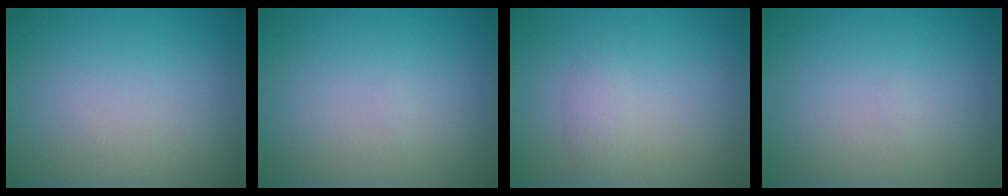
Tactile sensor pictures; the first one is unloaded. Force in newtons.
{"total": 0.0}
{"total": 1.1, "press": 1.1, "slide": 0.1}
{"total": 0.0}